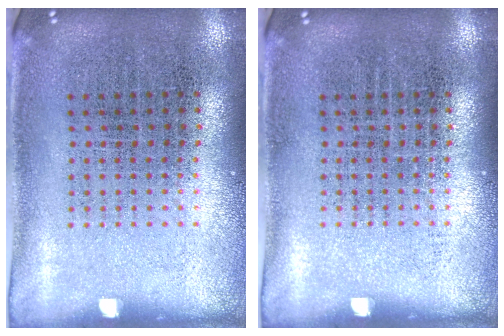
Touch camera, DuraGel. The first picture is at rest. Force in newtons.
{"total": 0.0}